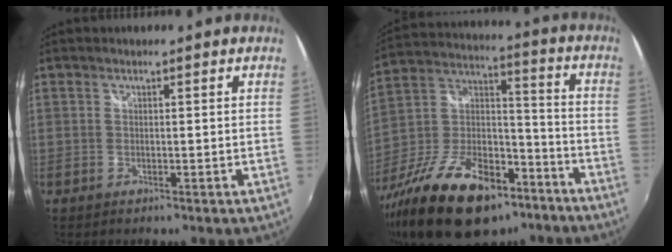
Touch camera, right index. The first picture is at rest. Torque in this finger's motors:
{"motor_torque": [1.14, -1.00, 0.87, 0.21]}